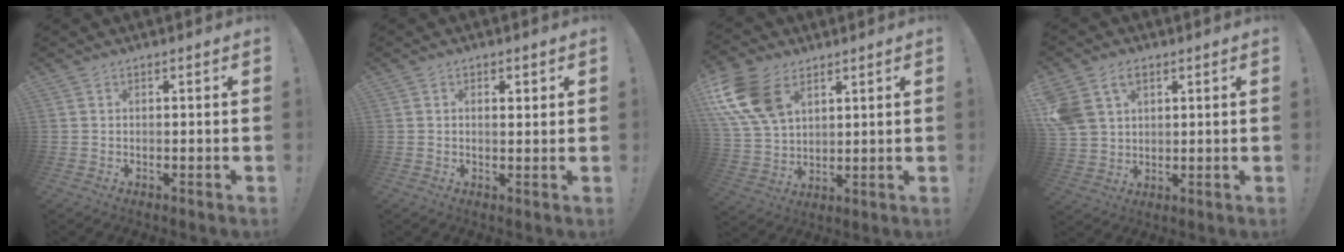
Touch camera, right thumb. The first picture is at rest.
{"total": 1.3, "force": [0.6, 0.7, 0.9], "torque": [0.005, -0.008, 0.006]}
{"total": 16.2, "force": [7.5, 10.6, 9.8], "torque": [-0.205, -0.028, 0.145]}
{"total": 9.1, "force": [4.4, 6.6, 4.4], "torque": [-0.091, -0.012, 0.088]}